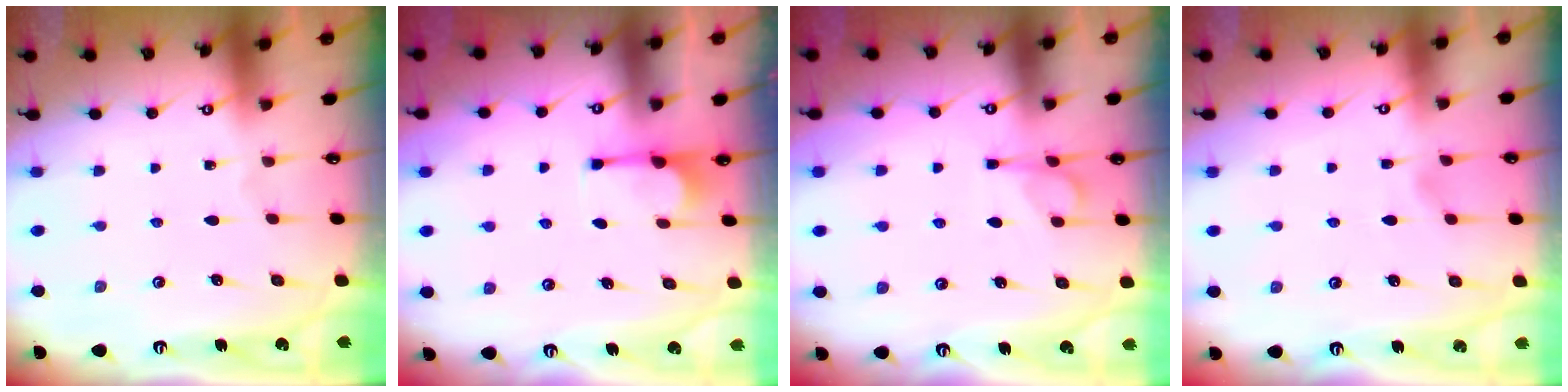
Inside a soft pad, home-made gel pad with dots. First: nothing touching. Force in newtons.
{"total": 1.2, "press": 1.1, "slide": 0.5}
{"total": 4.1, "press": 4.0, "slide": 1.0}
{"total": 1.0, "press": 0.0, "slide": 1.0}